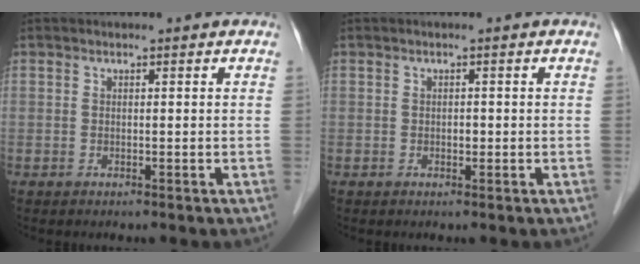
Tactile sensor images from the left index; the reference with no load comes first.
{"total": 0.7, "force": [-0.2, 0.5, 0.5], "torque": [-0.008, 0.002, -0.004]}